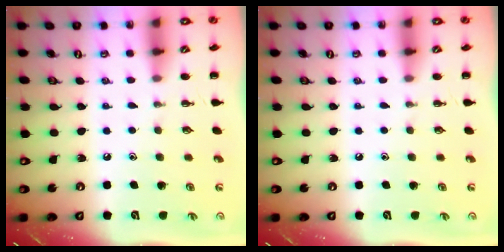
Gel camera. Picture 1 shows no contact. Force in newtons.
{"total": 0.0}